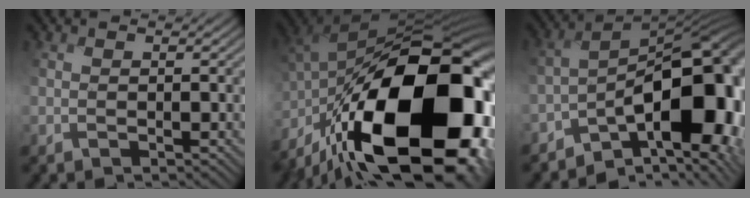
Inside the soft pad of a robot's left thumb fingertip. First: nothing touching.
{"total": 22.0, "force": [-8.4, 10.1, 17.7], "torque": [-0.325, -0.038, -0.108]}
{"total": 16.2, "force": [-6.2, 7.8, 12.7], "torque": [-0.152, -0.008, -0.095]}